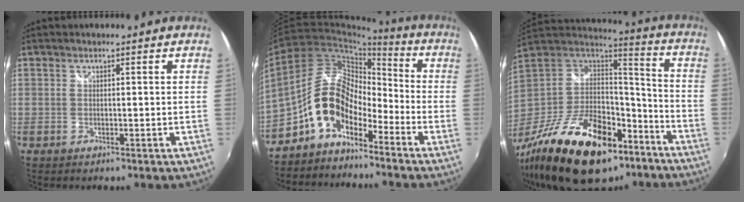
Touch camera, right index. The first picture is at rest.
{"total": 11.3, "force": [-7.1, 5.7, 6.7], "torque": [-0.127, 0.031, -0.145]}
{"total": 32.9, "force": [-19.8, 16.0, 20.9], "torque": [-0.406, -0.016, -0.300]}